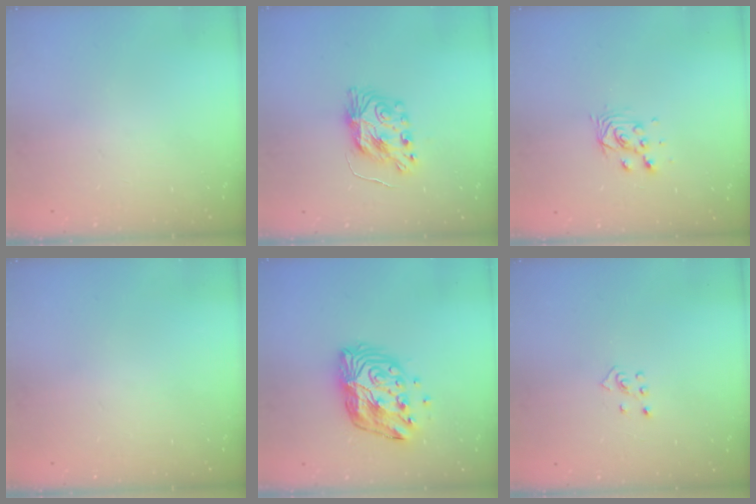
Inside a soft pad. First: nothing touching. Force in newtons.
{"total": 8.6, "press": 8.6, "slide": 0.5}
{"total": 5.0, "press": 5.0, "slide": 0.3}
{"total": 0.0}
{"total": 12.9, "press": 12.9, "slide": 0.9}
{"total": 3.6, "press": 3.6, "slide": 0.6}